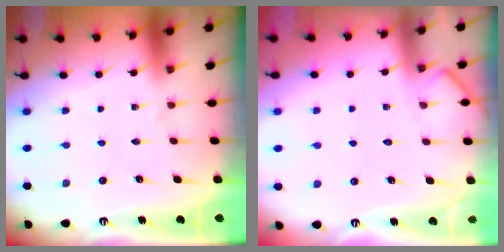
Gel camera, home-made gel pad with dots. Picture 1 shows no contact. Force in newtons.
{"total": 3.5, "press": 3.5, "slide": 0.4}